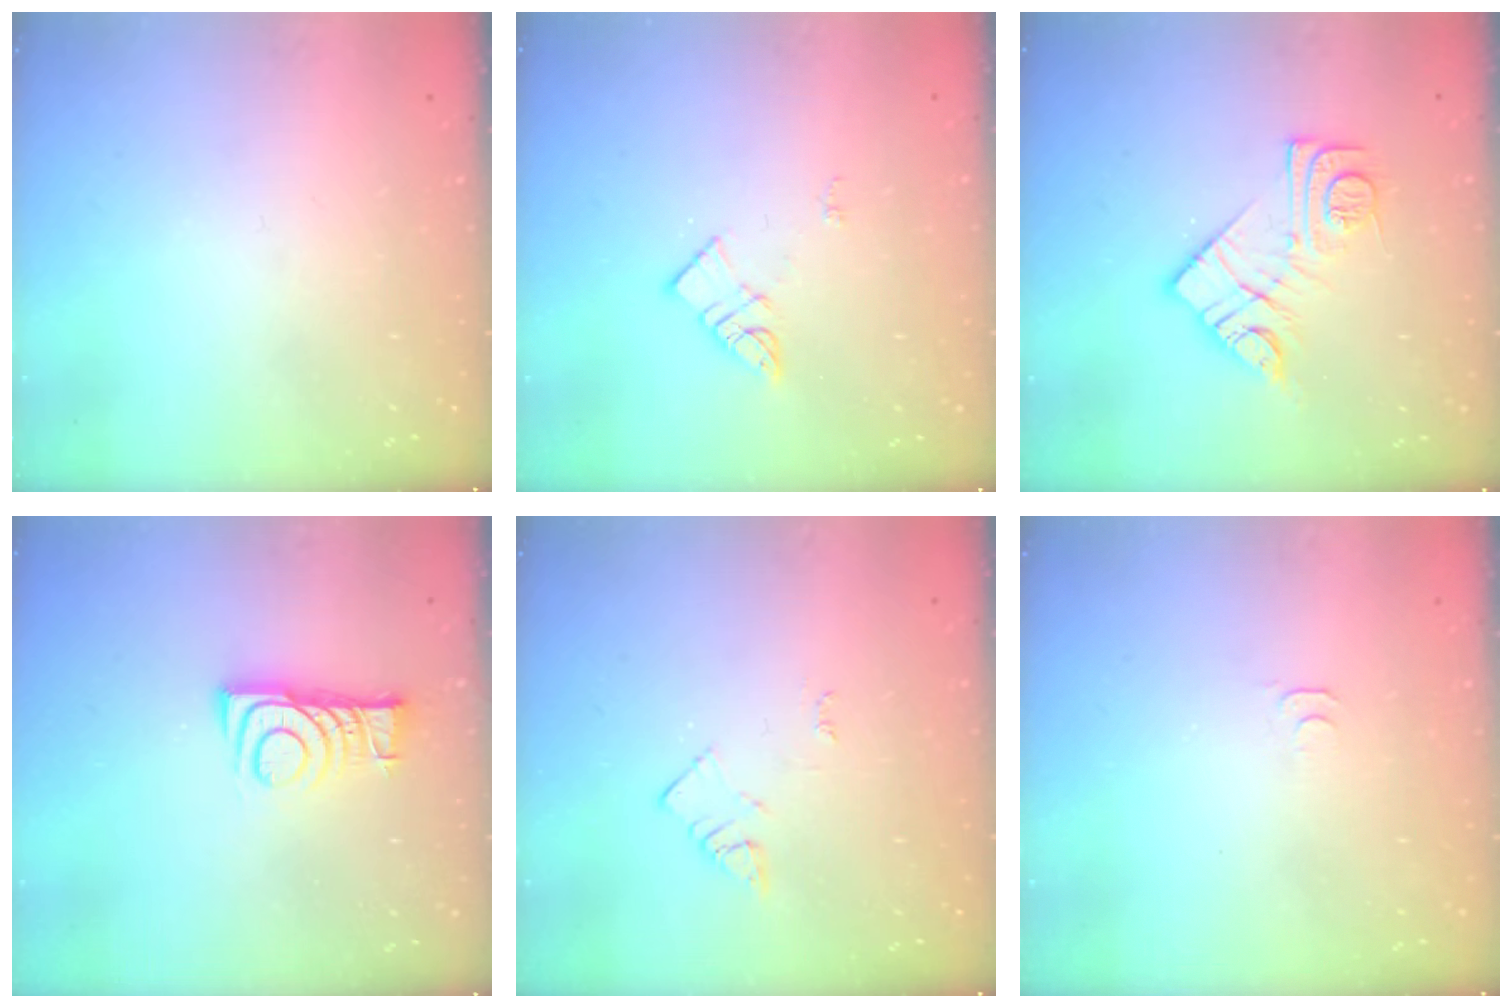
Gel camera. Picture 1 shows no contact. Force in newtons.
{"total": 6.2, "press": 6.2, "slide": 0.2}
{"total": 12.6, "press": 12.6, "slide": 0.8}
{"total": 8.0, "press": 7.9, "slide": 0.5}
{"total": 3.1, "press": 3.1, "slide": 0.4}
{"total": 2.8, "press": 2.7, "slide": 0.5}